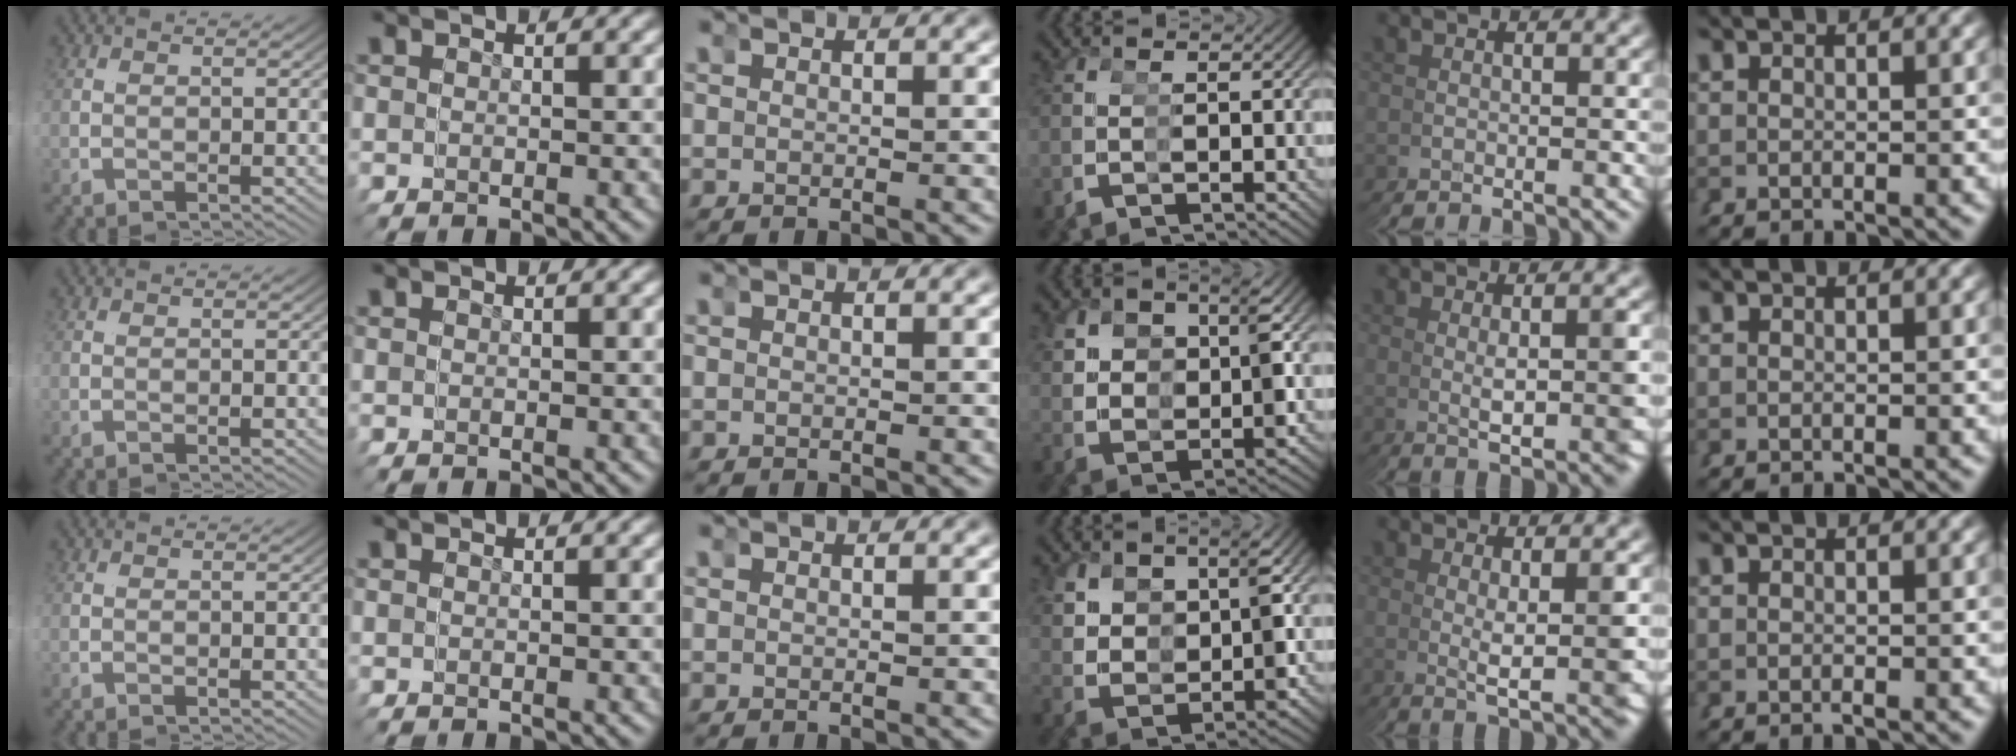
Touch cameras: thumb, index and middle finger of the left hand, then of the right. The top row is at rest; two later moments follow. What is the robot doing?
{"motion": "grasp_and_lifting", "object": "pipette"}